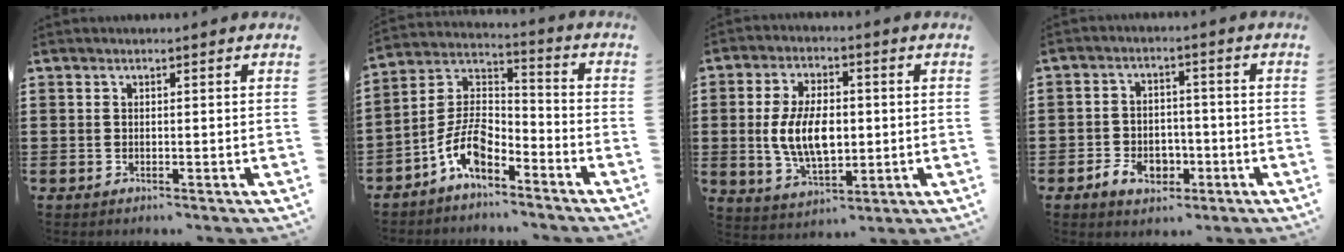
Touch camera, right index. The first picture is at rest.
{"total": 8.0, "force": [-5.2, 3.5, 4.9], "torque": [-0.122, -0.009, -0.108]}
{"total": 8.9, "force": [-0.2, 5.0, 7.4], "torque": [-0.157, 0.001, -0.010]}
{"total": 5.2, "force": [-2.3, 3.8, 2.8], "torque": [-0.058, 0.008, -0.044]}